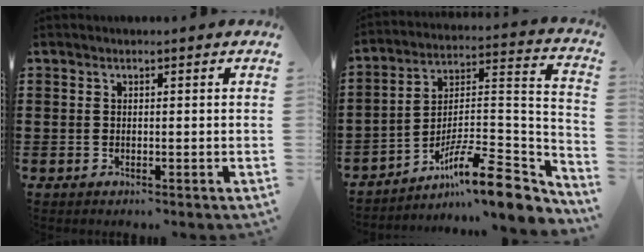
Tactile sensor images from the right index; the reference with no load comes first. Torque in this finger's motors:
{"motor_torque": [0.92, 1.22, -0.39, -0.21]}